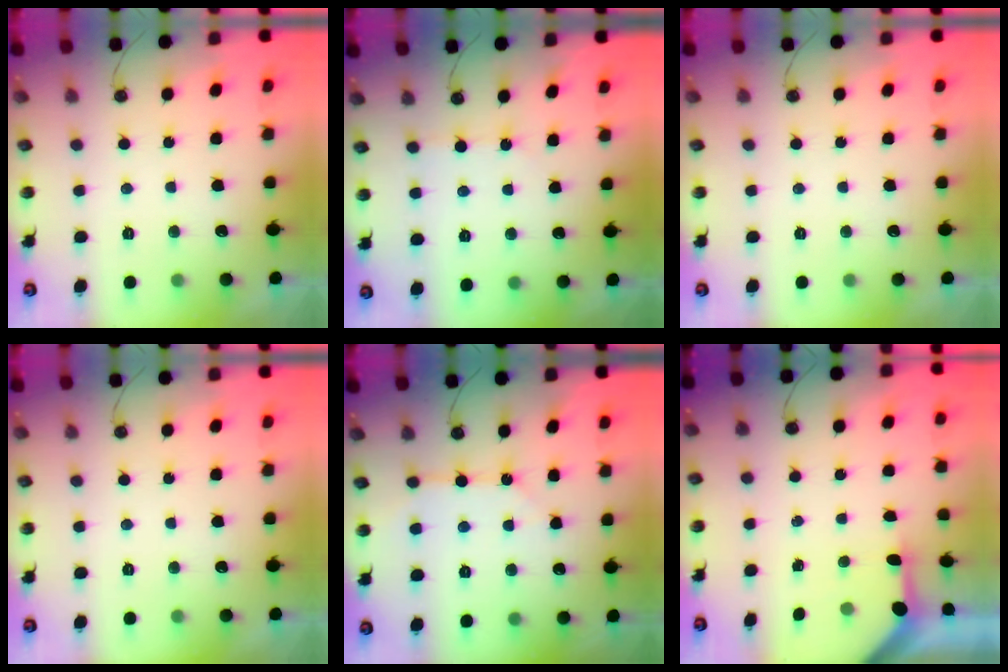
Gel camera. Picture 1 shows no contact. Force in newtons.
{"total": 2.6, "press": 2.6, "slide": 0.4}
{"total": 0.0}
{"total": 0.0}
{"total": 8.2, "press": 8.2, "slide": 0.9}
{"total": 3.0, "press": 3.0, "slide": 0.2}